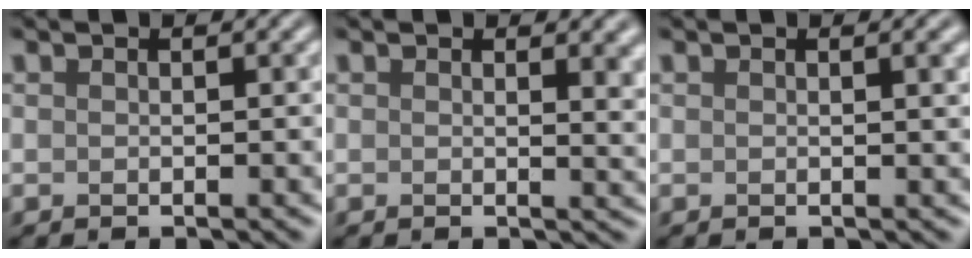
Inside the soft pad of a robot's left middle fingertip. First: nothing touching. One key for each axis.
{"total": 3.1, "fx": 1.2, "fy": 1.4, "fz": 2.5, "tx": -0.021, "ty": -0.002, "tz": 0.017}
{"total": 1.1, "fx": 0.5, "fy": 0.1, "fz": 1.0, "tx": -0.012, "ty": -0.001, "tz": 0.008}